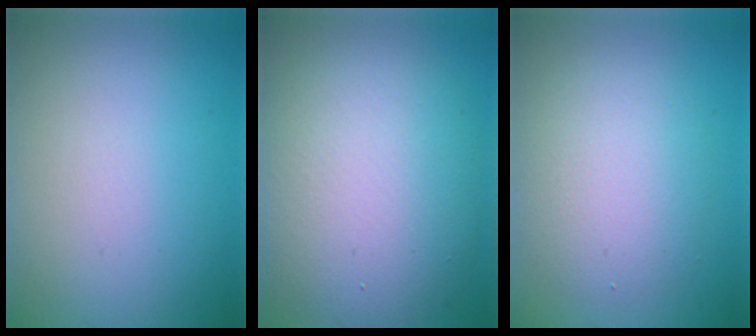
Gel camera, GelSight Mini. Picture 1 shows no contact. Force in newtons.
{"total": 10.9, "press": 10.8, "slide": 1.1}
{"total": 4.3, "press": 4.3, "slide": 0.2}